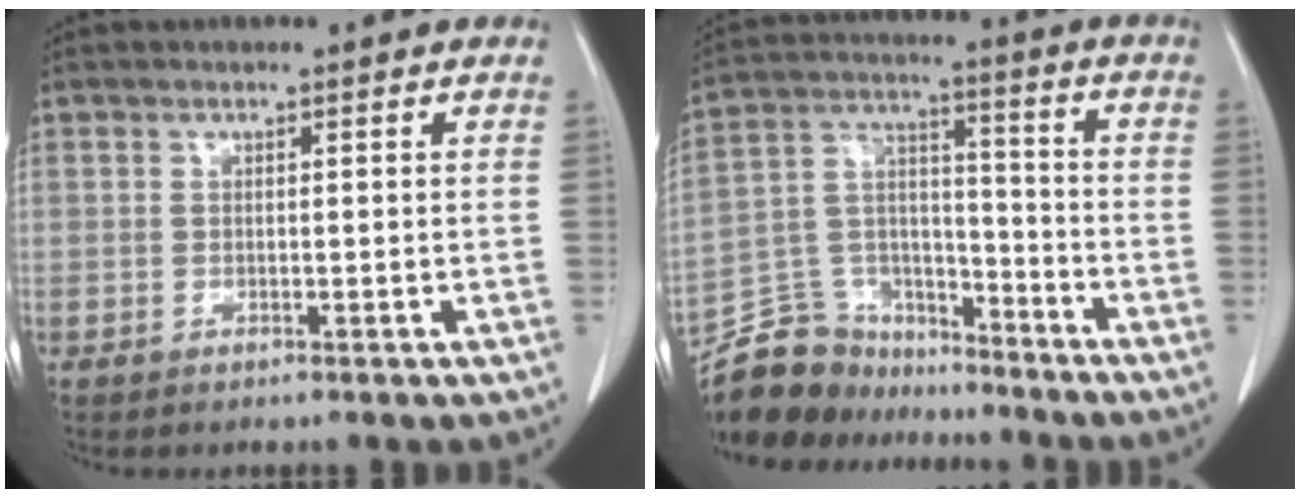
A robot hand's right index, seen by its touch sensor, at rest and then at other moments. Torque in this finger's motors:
{"motor_torque": [-0.34, -0.19, -0.80, -0.21]}